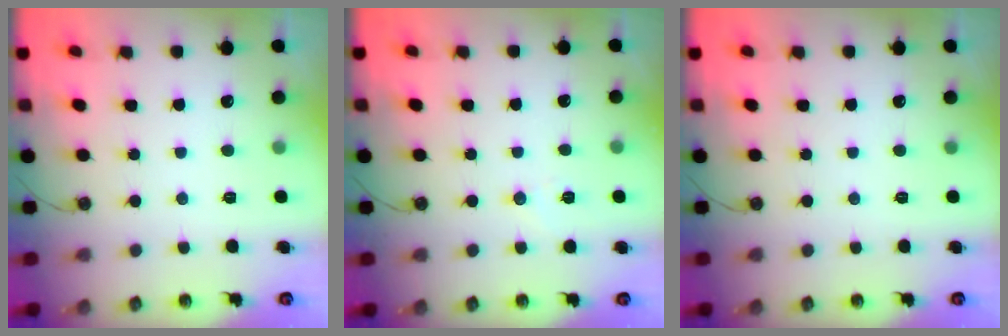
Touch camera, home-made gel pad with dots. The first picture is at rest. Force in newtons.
{"total": 4.4, "press": 4.0, "slide": 1.8}
{"total": 0.0}